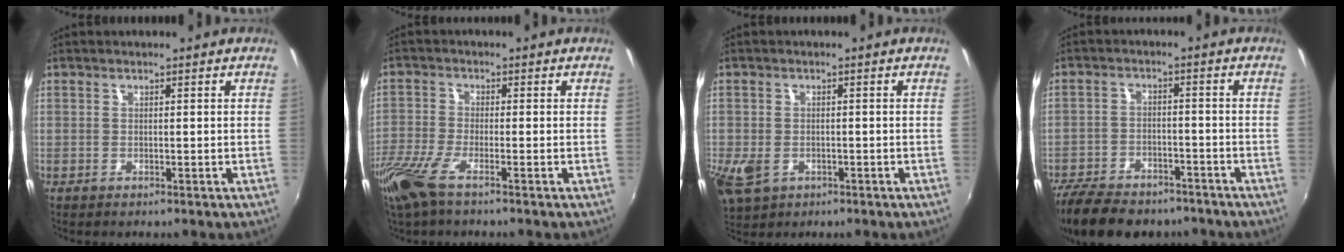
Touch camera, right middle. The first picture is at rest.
{"total": 8.1, "force": [-5.4, 1.7, 5.7], "torque": [-0.143, -0.028, -0.112]}
{"total": 7.6, "force": [-2.7, 5.3, 4.7], "torque": [-0.109, -0.022, -0.045]}
{"total": 16.1, "force": [-12.7, 6.7, 7.3], "torque": [-0.171, -0.018, -0.198]}